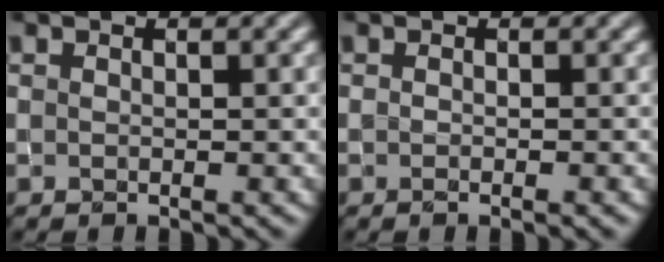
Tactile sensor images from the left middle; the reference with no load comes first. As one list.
[{"total": 1.2, "force": [-0.5, 0.4, 1.0], "torque": [-0.006, -0.005, -0.005]}]